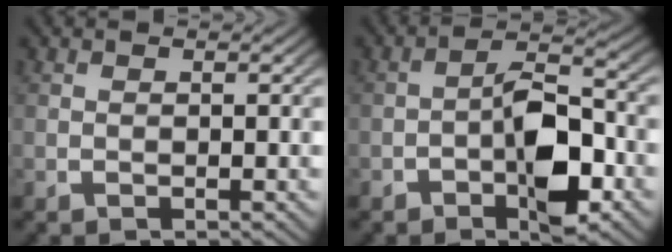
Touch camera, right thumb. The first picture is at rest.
{"total": 7.0, "force": [-1.3, 4.0, 5.6], "torque": [-0.094, -0.013, -0.023]}